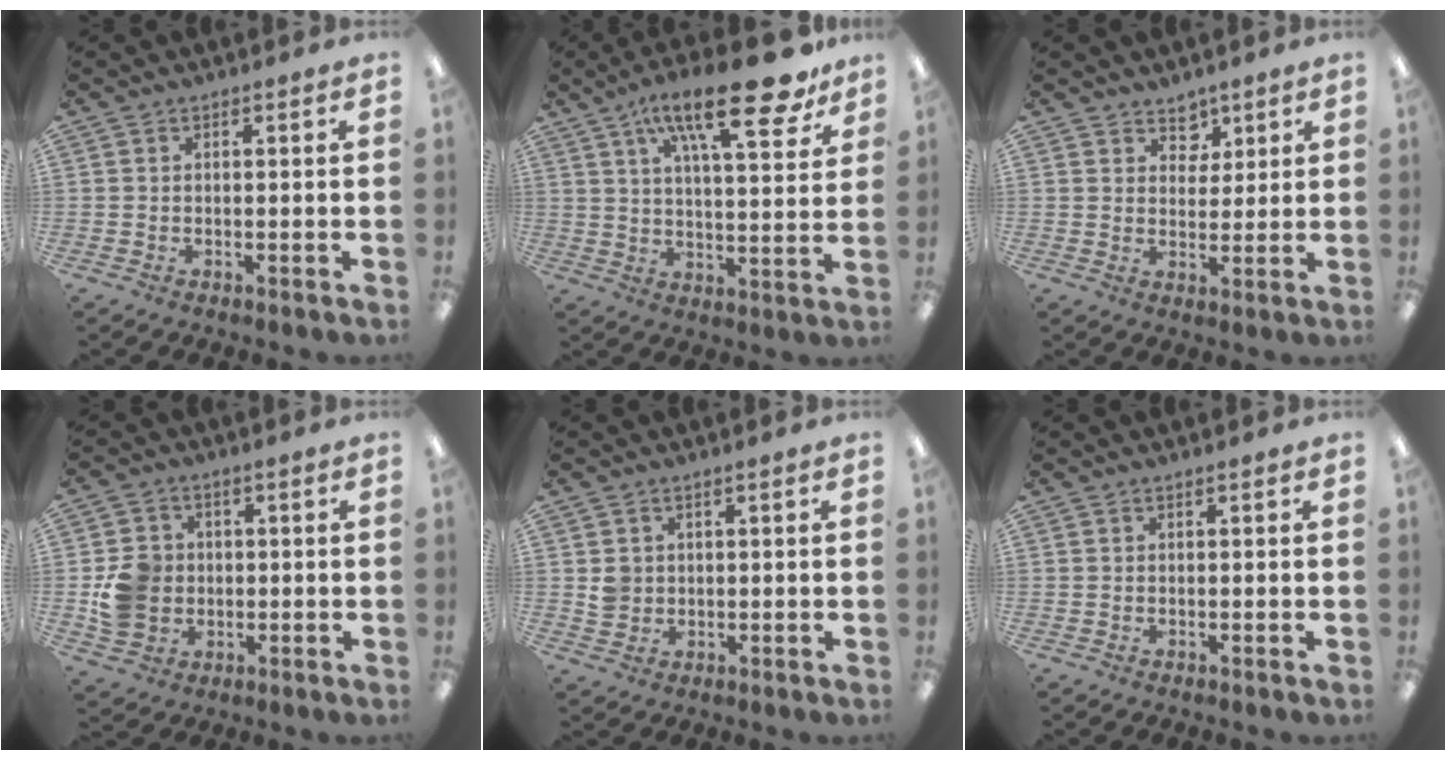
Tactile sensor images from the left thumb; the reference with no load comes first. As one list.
[{"total": 21.2, "force": [12.7, 6.9, 15.6], "torque": [-0.230, -0.066, 0.198]}, {"total": 5.1, "force": [3.8, 3.4, 0.5], "torque": [0.004, -0.025, 0.067]}, {"total": 8.6, "force": [-0.2, 7.8, 3.7], "torque": [-0.067, 0.014, 0.001]}, {"total": 3.2, "force": [0.8, 3.0, 0.8], "torque": [-0.013, 0.002, 0.014]}, {"total": 0.0}]